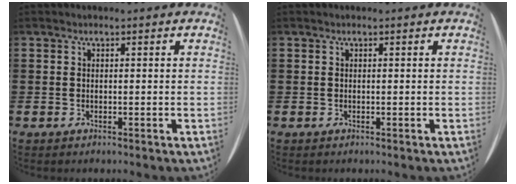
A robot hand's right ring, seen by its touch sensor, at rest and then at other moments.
{"total": 0.0}